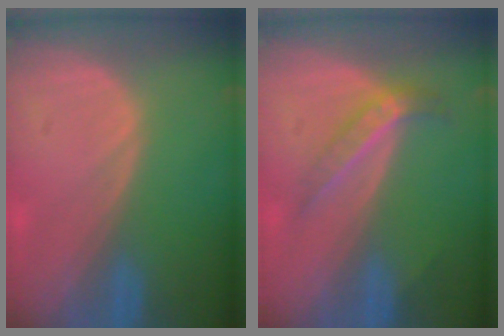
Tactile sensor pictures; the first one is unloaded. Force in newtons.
{"total": 4.4, "press": 3.9, "slide": 2.1}